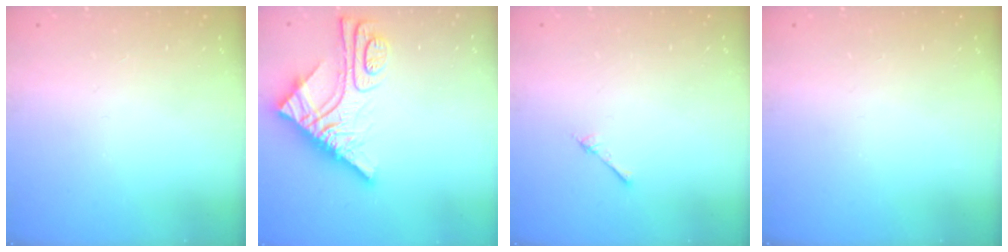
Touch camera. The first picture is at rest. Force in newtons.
{"total": 12.6, "press": 12.5, "slide": 1.2}
{"total": 2.4, "press": 2.4, "slide": 0.3}
{"total": 0.0}